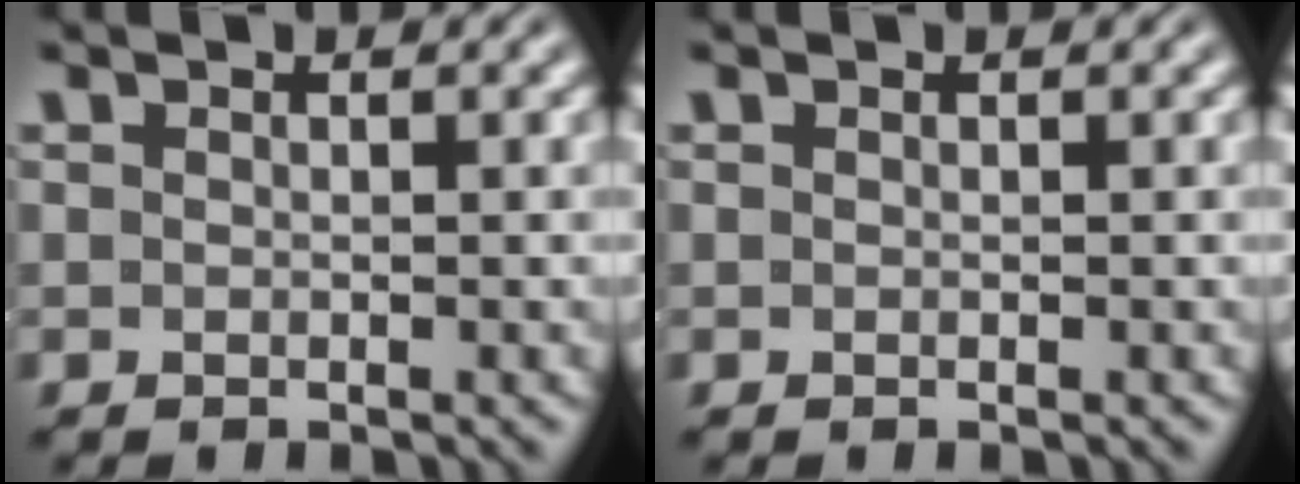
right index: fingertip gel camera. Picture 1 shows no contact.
{"total": 0.0}